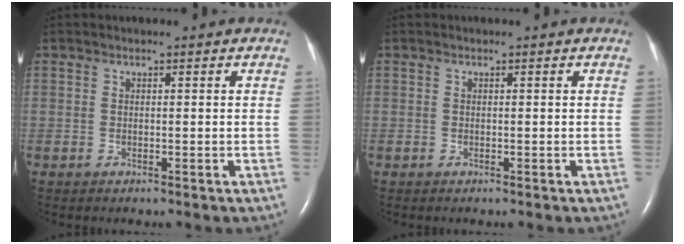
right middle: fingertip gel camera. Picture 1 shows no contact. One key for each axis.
{"total": 0.0}